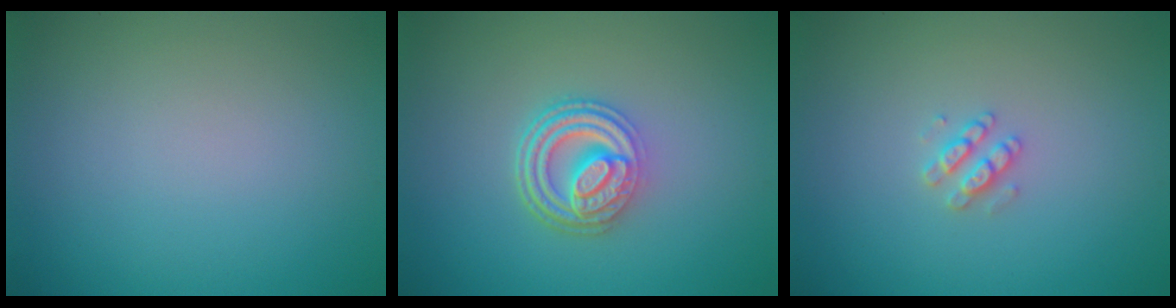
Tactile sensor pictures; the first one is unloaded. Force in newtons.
{"total": 4.6, "press": 3.3, "slide": 3.2}
{"total": 1.6, "press": 1.6, "slide": 0.3}